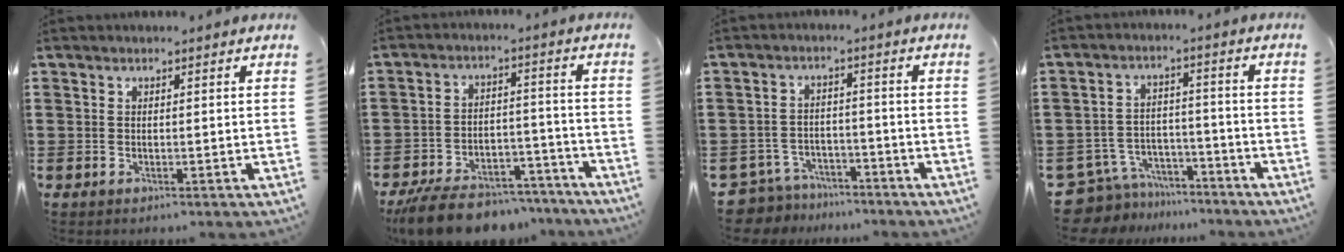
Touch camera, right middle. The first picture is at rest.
{"total": 8.6, "force": [-8.0, 2.1, 2.3], "torque": [-0.041, 0.022, -0.154]}
{"total": 4.6, "force": [-4.5, 1.0, 0.1], "torque": [-0.031, -0.001, -0.101]}
{"total": 7.0, "force": [-6.7, 2.0, 0.7], "torque": [-0.037, 0.015, -0.140]}